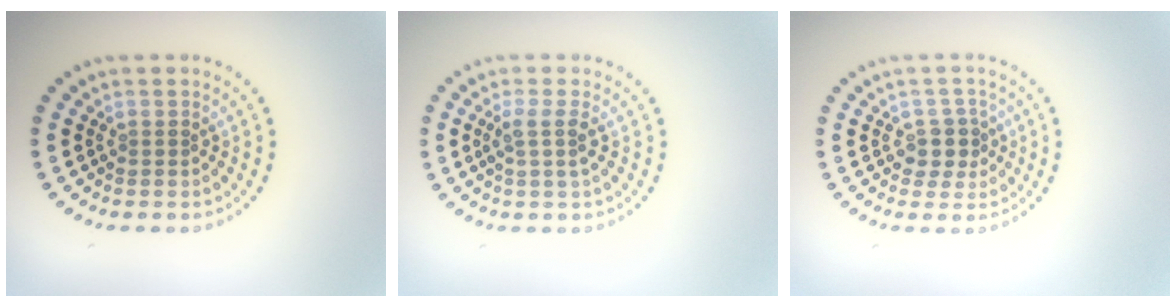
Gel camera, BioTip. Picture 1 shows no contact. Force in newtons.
{"total": 2.0, "press": 1.6, "slide": 1.2}
{"total": 2.5, "press": 2.2, "slide": 1.3}